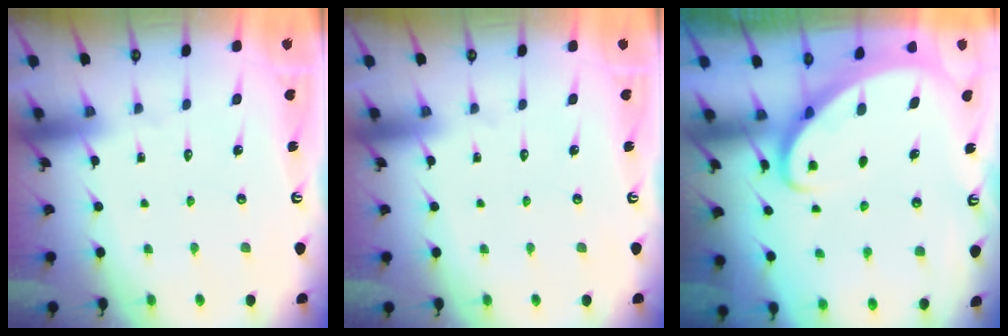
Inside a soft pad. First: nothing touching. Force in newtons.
{"total": 0.0}
{"total": 3.1, "press": 3.0, "slide": 0.4}